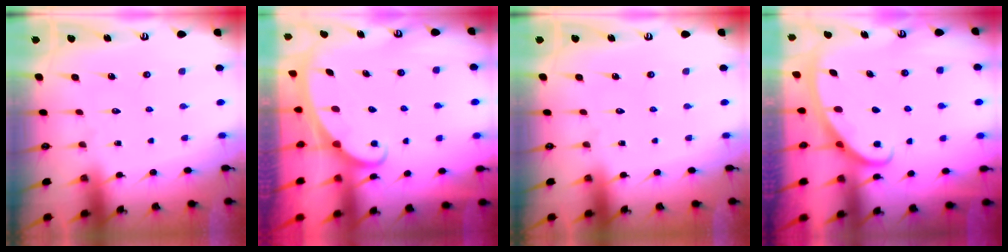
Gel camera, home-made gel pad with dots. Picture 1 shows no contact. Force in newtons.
{"total": 1.9, "press": 1.9, "slide": 0.1}
{"total": 0.0}
{"total": 3.0, "press": 3.0, "slide": 0.4}